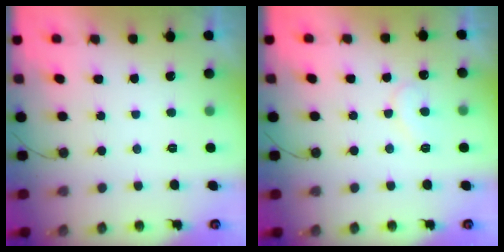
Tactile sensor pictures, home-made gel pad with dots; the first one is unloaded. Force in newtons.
{"total": 7.5, "press": 7.4, "slide": 0.5}